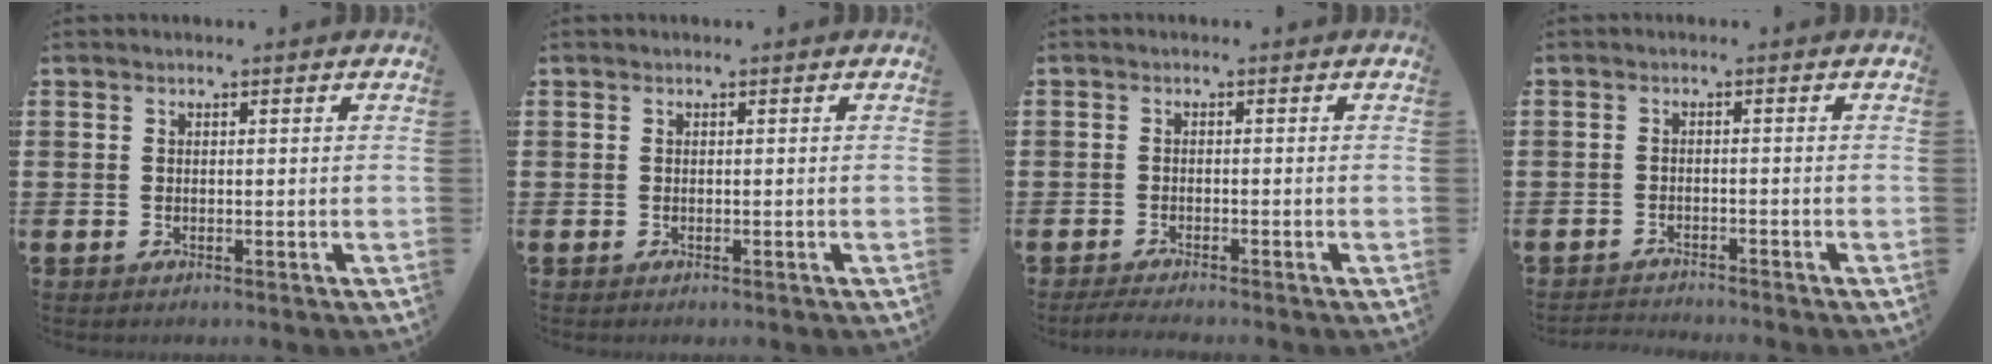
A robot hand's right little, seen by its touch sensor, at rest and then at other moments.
{"total": 0.0}
{"total": 1.4, "force": [-1.2, 0.1, 0.7], "torque": [-0.013, 0.001, -0.023]}
{"total": 1.6, "force": [-1.6, -0.1, 0.0], "torque": [-0.003, 0.002, -0.033]}